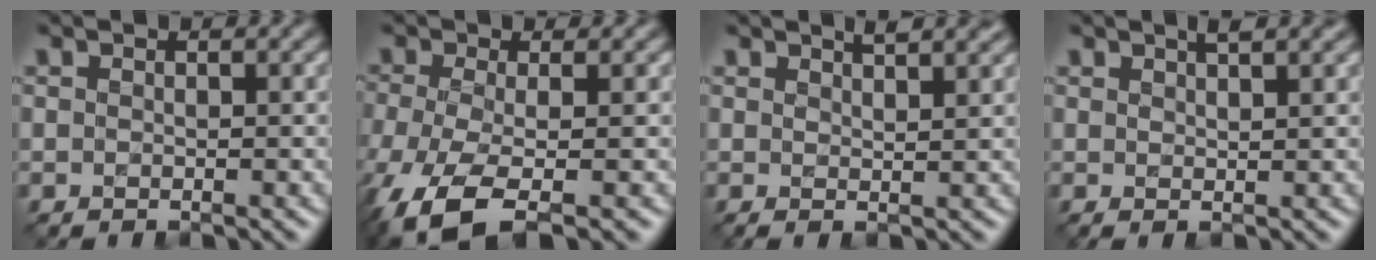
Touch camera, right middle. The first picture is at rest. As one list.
[{"total": 7.8, "force": [-4.1, 2.7, 6.1], "torque": [-0.137, -0.016, -0.083]}, {"total": 2.4, "force": [1.7, 0.6, 1.6], "torque": [-0.005, 0.008, 0.017]}, {"total": 2.2, "force": [1.5, 0.5, 1.5], "torque": [-0.010, 0.007, 0.016]}]